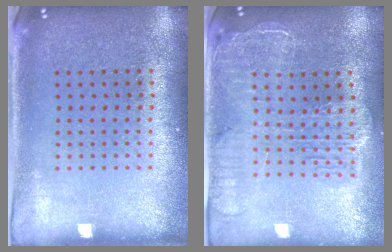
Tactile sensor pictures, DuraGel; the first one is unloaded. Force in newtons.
{"total": 2.5, "press": 2.2, "slide": 1.2}